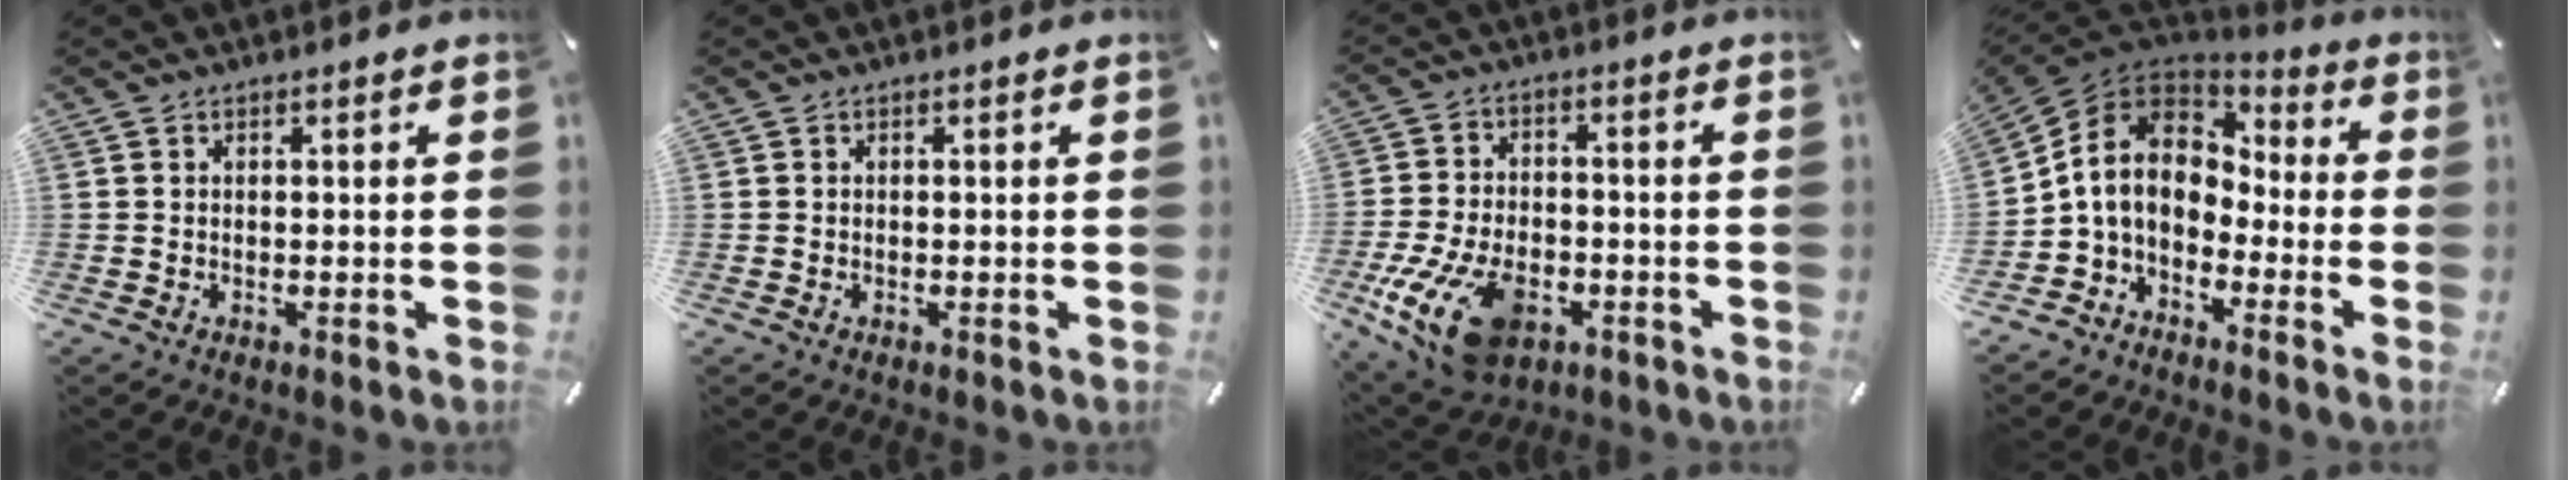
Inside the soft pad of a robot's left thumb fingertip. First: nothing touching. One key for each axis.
{"total": 0.0}
{"total": 16.6, "fx": -6.8, "fy": 10.0, "fz": 11.4, "tx": -0.221, "ty": 0.030, "tz": -0.110}
{"total": 10.3, "fx": -0.6, "fy": 8.2, "fz": 6.2, "tx": -0.158, "ty": 0.008, "tz": -0.013}